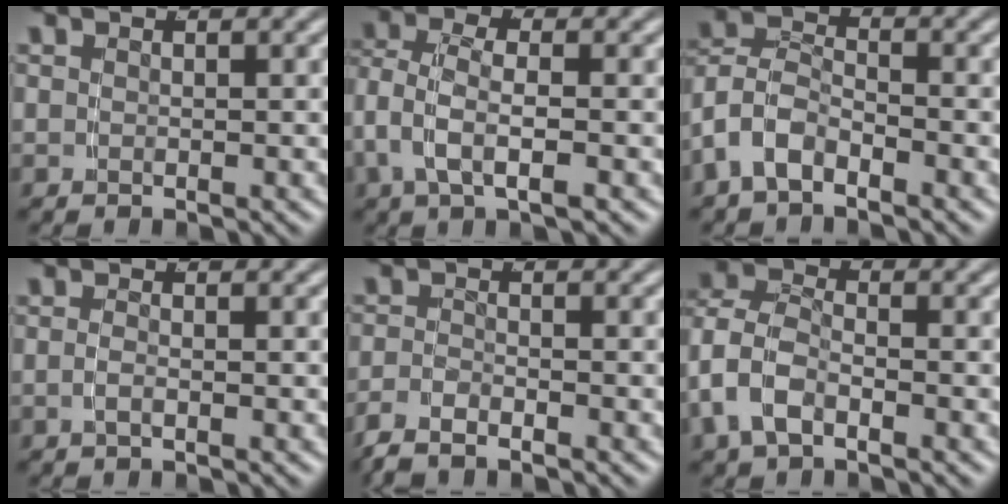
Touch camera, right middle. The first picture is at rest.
{"total": 3.8, "force": [-0.3, 2.0, 3.2], "torque": [-0.080, -0.014, -0.001]}
{"total": 7.0, "force": [-2.5, 6.0, 2.7], "torque": [-0.086, -0.025, -0.049]}
{"total": 1.0, "force": [-0.7, -0.3, 0.6], "torque": [-0.019, -0.009, -0.009]}
{"total": 2.5, "force": [-2.1, 0.8, 1.0], "torque": [-0.029, -0.009, -0.036]}
{"total": 6.2, "force": [-1.2, 5.1, 3.3], "torque": [-0.094, -0.018, -0.021]}